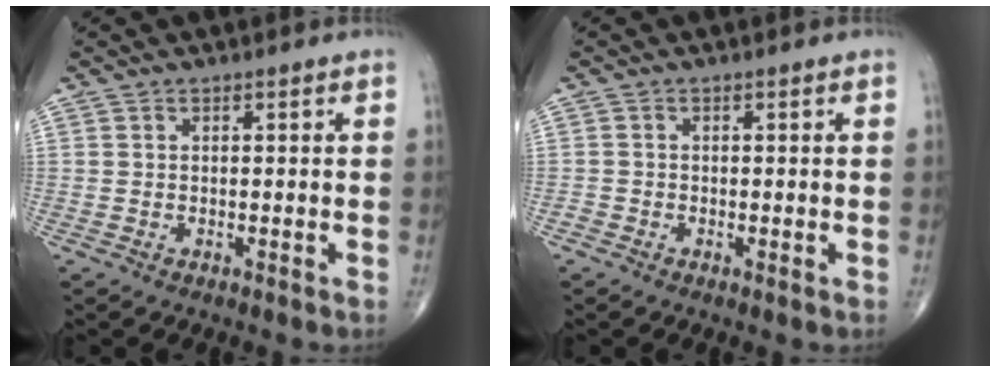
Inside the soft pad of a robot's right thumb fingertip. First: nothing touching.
{"total": 1.0, "force": [-0.5, 0.6, 0.5], "torque": [-0.008, -0.002, -0.016]}